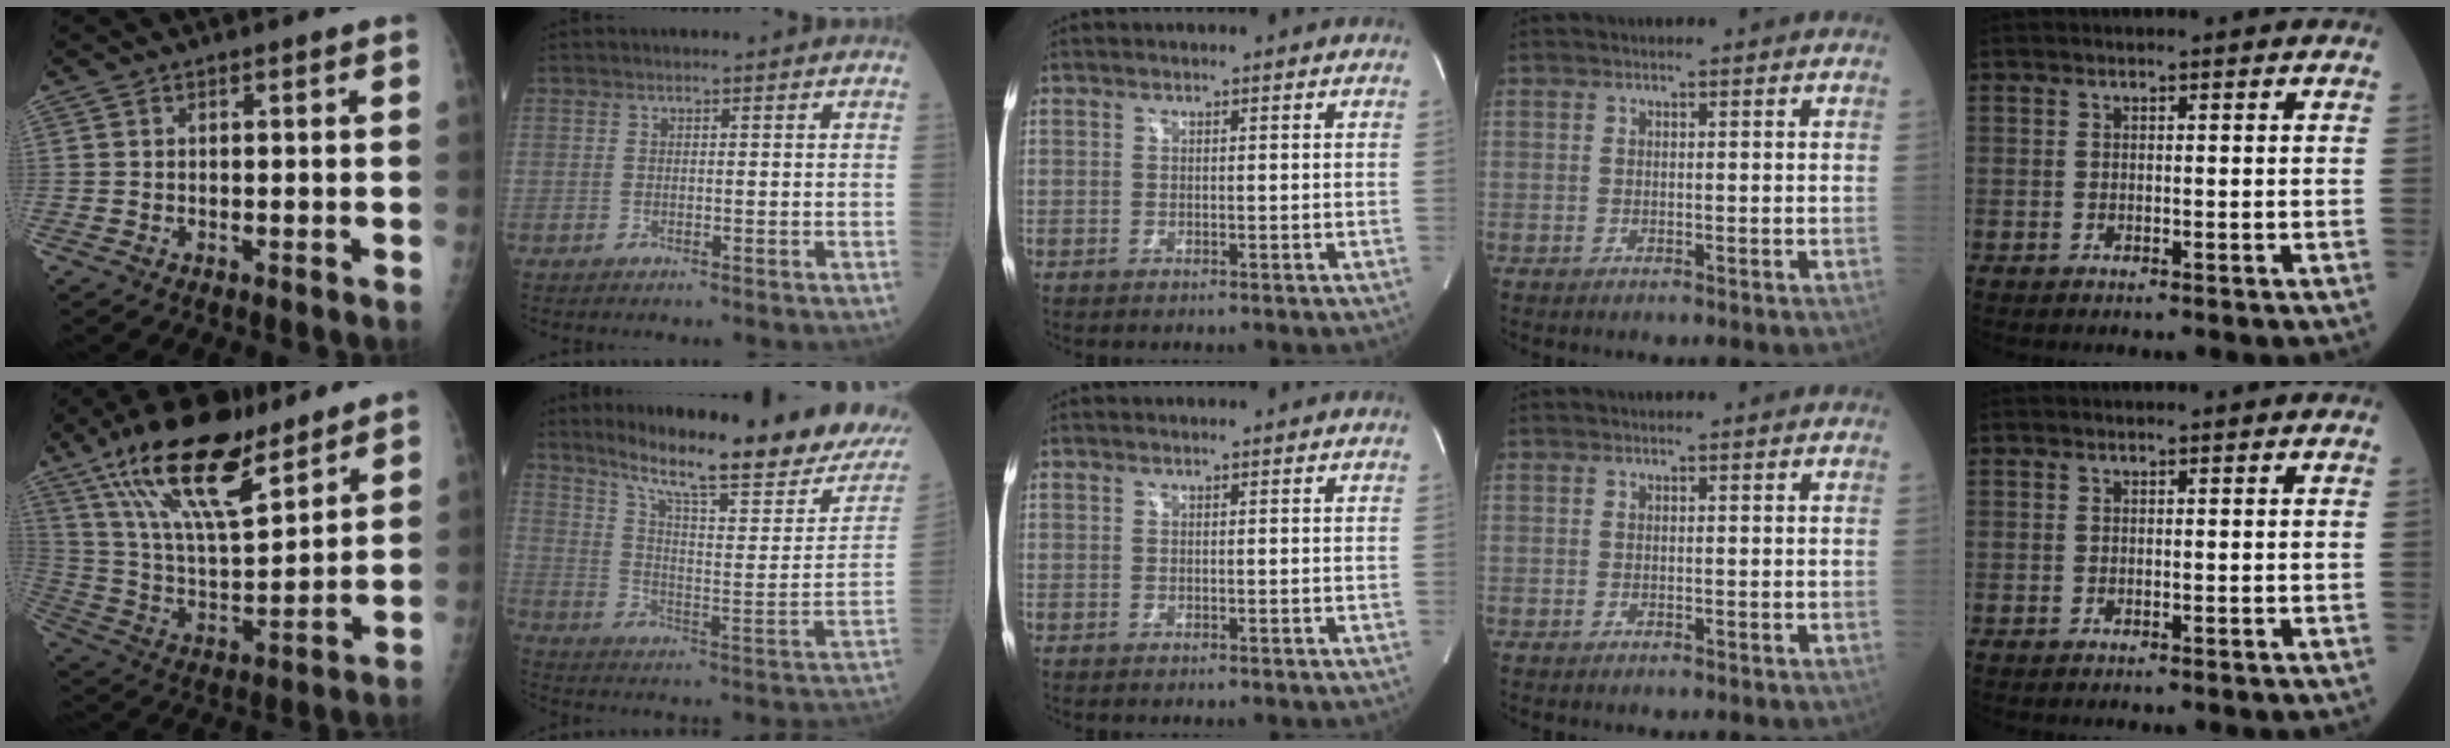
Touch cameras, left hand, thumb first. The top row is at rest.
{"thumb": {"total": 21.2, "force": [13.9, 7.5, 14.2], "torque": [-0.226, -0.053, 0.253]}, "index": {"total": 25.5, "force": [19.6, 2.8, 16.1], "torque": [-0.244, -0.053, 0.267]}}